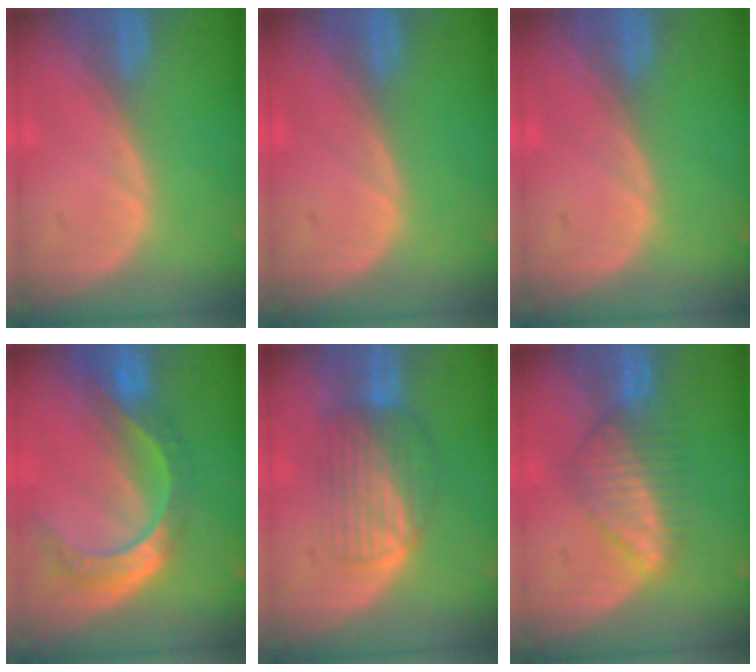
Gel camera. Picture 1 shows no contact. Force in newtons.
{"total": 0.0}
{"total": 0.0}
{"total": 8.7, "press": 7.3, "slide": 4.7}
{"total": 6.9, "press": 6.5, "slide": 2.3}
{"total": 6.4, "press": 6.4, "slide": 0.1}